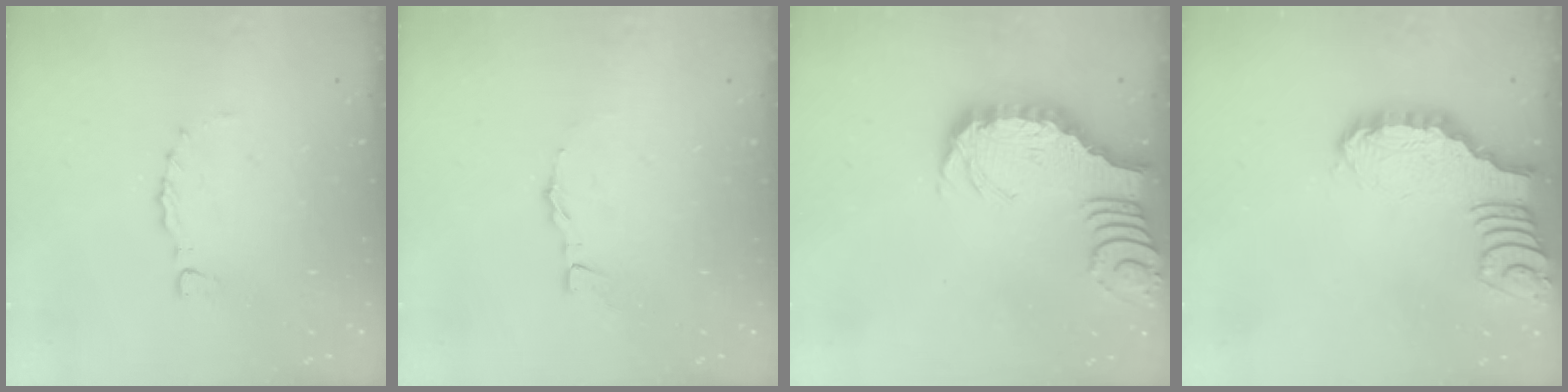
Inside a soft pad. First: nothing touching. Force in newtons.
{"total": 2.5, "press": 2.5, "slide": 0.1}
{"total": 3.0, "press": 3.0, "slide": 0.6}
{"total": 2.4, "press": 2.4, "slide": 0.2}